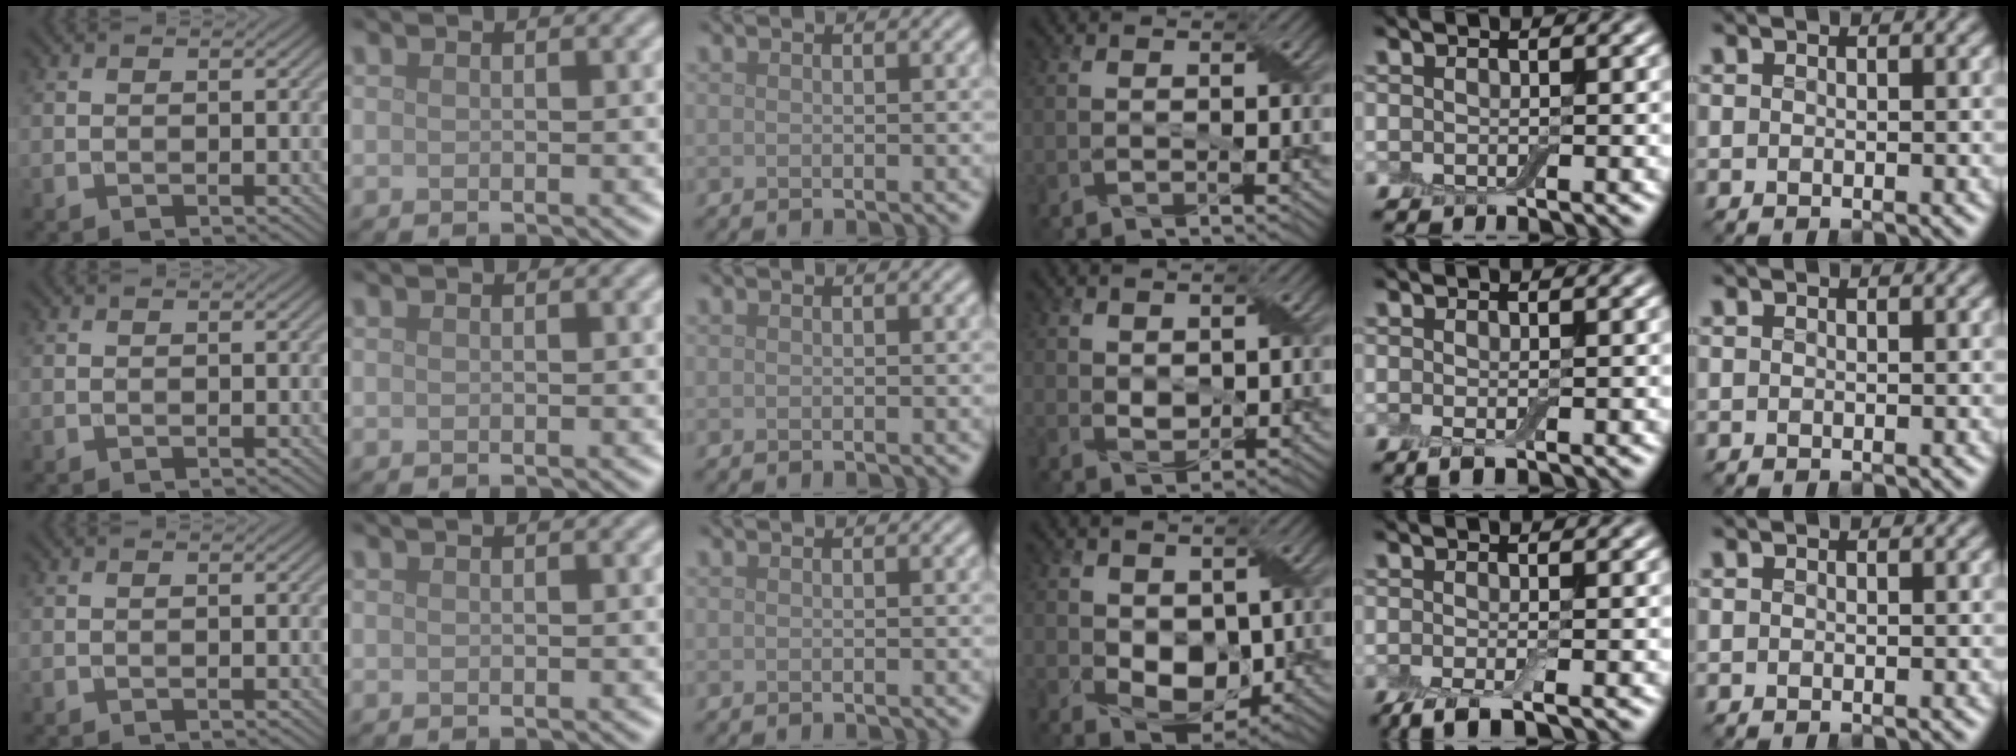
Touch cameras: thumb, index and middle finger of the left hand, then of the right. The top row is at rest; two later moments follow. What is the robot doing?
{"motion": "peel", "object": "small bumper sticker"}